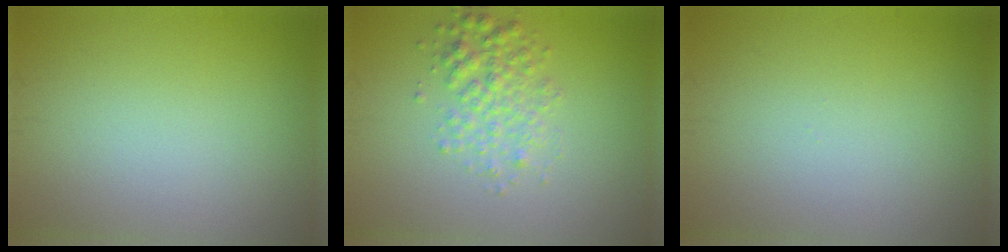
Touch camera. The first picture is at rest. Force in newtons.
{"total": 3.0, "press": 3.0, "slide": 0.1}
{"total": 0.0}